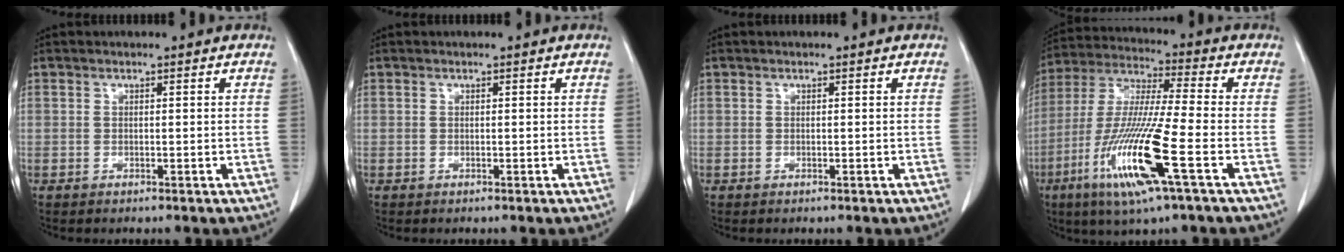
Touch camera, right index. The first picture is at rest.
{"total": 0.0}
{"total": 0.0}
{"total": 16.3, "force": [-6.3, 0.1, 15.1], "torque": [-0.316, -0.022, -0.120]}